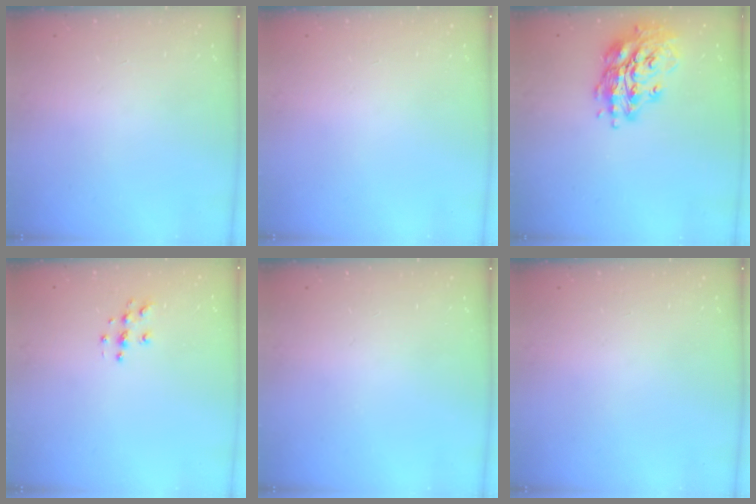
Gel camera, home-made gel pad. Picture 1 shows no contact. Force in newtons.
{"total": 0.0}
{"total": 16.1, "press": 15.9, "slide": 2.1}
{"total": 4.6, "press": 4.6, "slide": 0.2}
{"total": 0.0}
{"total": 0.0}